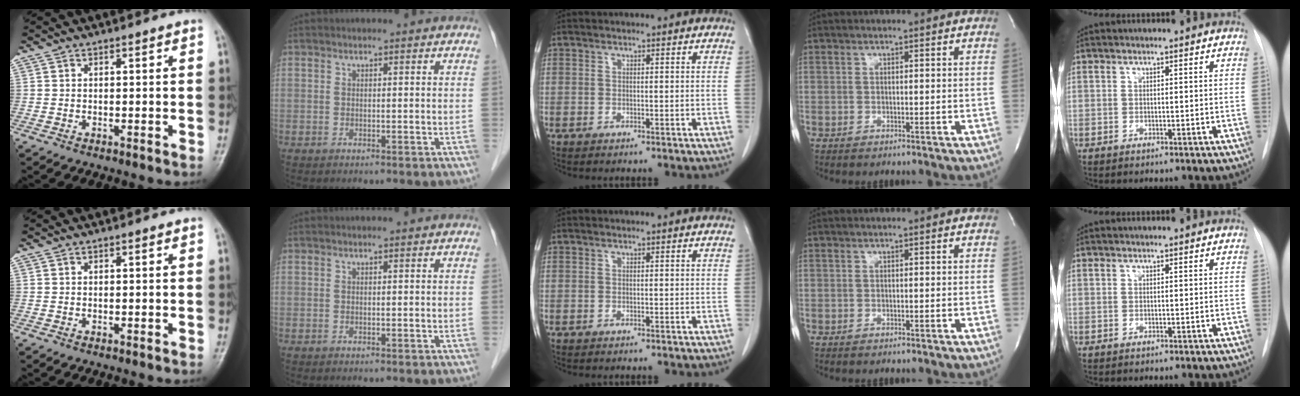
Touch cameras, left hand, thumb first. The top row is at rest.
{}